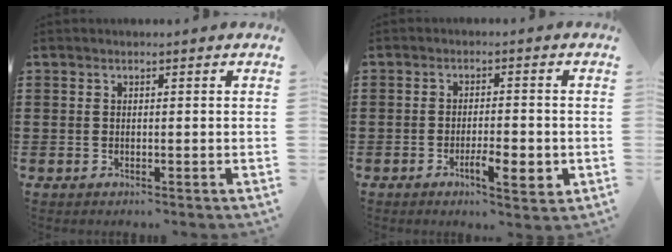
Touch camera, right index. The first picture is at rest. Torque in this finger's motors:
{"motor_torque": [0.21, 0.05, 0.39, 0.03]}